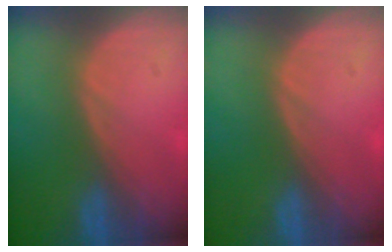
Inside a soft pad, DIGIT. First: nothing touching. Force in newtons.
{"total": 0.0}